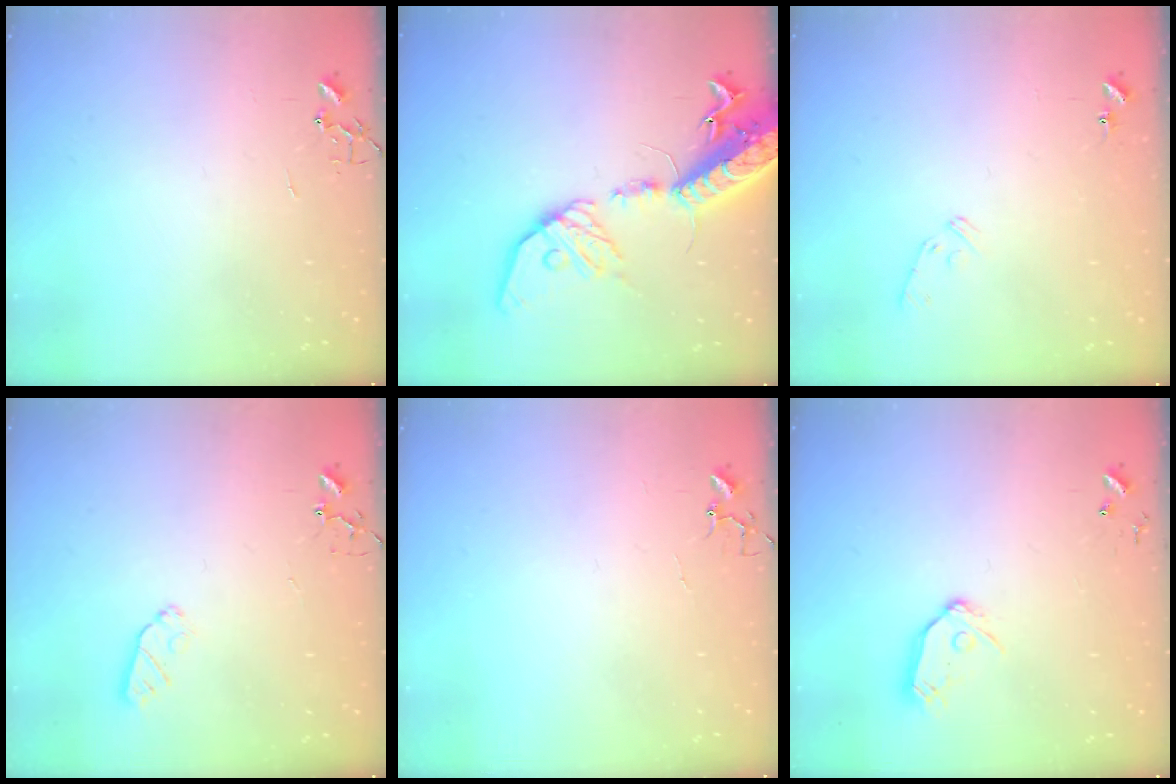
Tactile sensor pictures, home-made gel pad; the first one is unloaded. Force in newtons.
{"total": 20.9, "press": 20.4, "slide": 4.4}
{"total": 6.7, "press": 6.7, "slide": 0.7}
{"total": 5.5, "press": 5.4, "slide": 1.1}
{"total": 4.0, "press": 4.0, "slide": 0.3}
{"total": 9.2, "press": 9.1, "slide": 0.8}